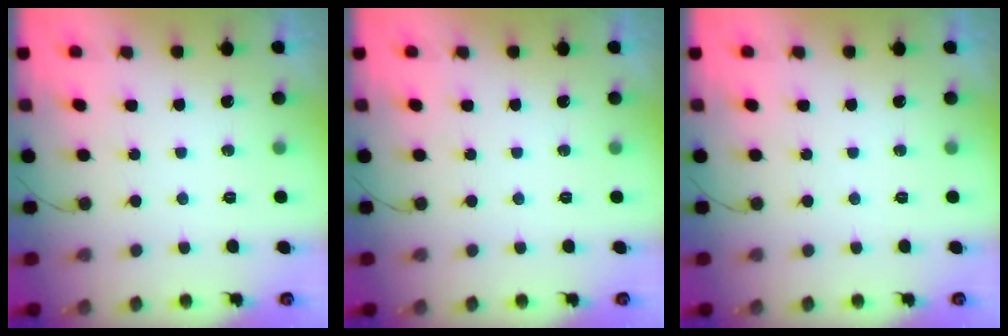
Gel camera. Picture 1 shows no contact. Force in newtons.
{"total": 0.0}
{"total": 0.0}